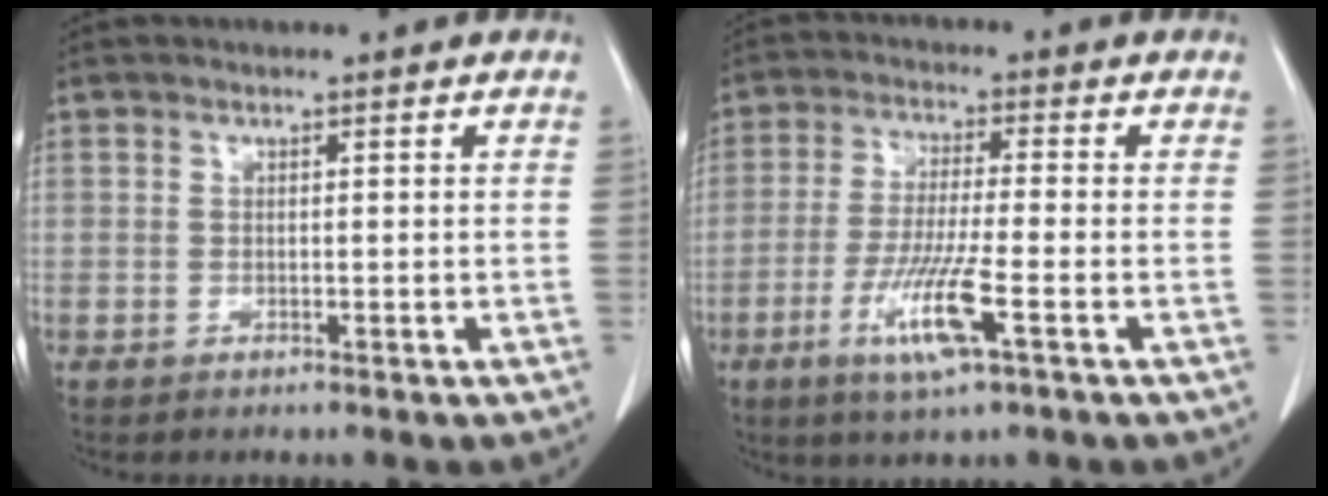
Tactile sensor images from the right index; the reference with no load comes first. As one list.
[{"total": 9.5, "force": [-4.0, 0.4, 8.6], "torque": [-0.173, -0.019, -0.075]}]